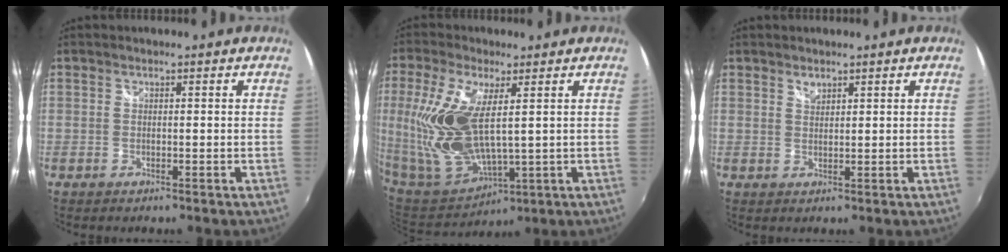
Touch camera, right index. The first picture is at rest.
{"total": 17.2, "force": [3.2, 7.2, 15.2], "torque": [-0.320, -0.010, 0.079]}
{"total": 1.5, "force": [1.2, 0.7, 0.5], "torque": [-0.006, 0.001, 0.021]}